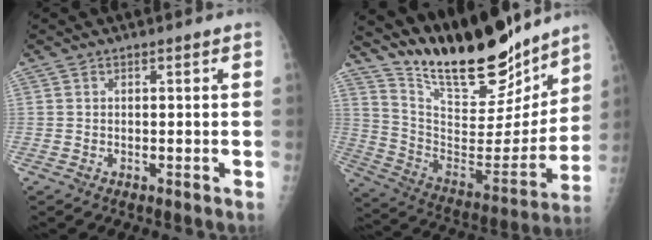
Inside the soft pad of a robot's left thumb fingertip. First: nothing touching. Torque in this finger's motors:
{"motor_torque": [0.69, 0.39, 0.86, -1.91, 0.09]}